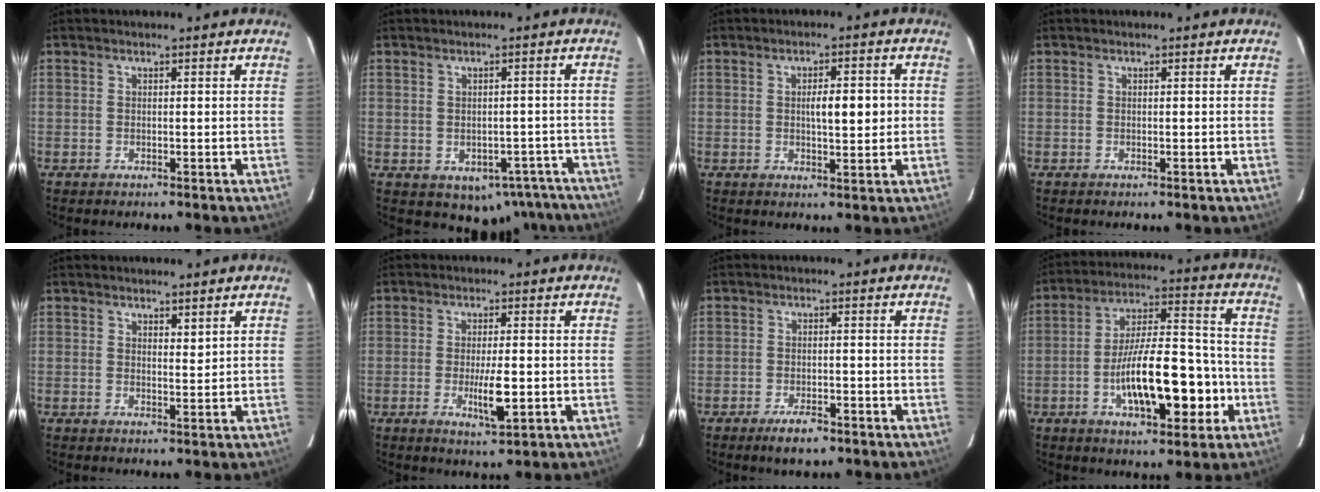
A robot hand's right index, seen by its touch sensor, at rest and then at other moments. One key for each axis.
{"total": 9.8, "fx": -6.2, "fy": 6.6, "fz": 3.6, "tx": -0.029, "ty": 0.015, "tz": -0.072}
{"total": 5.2, "fx": 0.4, "fy": 1.4, "fz": 5.0, "tx": -0.077, "ty": 0.005, "tz": 0.008}
{"total": 0.0}
{"total": 1.5, "fx": 1.2, "fy": 0.4, "fz": 0.8, "tx": -0.012, "ty": -0.007, "tz": 0.021}
{"total": 5.5, "fx": -1.3, "fy": 0.8, "fz": 5.2, "tx": -0.093, "ty": -0.010, "tz": -0.019}
{"total": 3.9, "fx": -2.7, "fy": 1.4, "fz": 2.5, "tx": -0.047, "ty": -0.001, "tz": -0.042}
{"total": 16.5, "fx": -4.7, "fy": 5.0, "fz": 15.0, "tx": -0.251, "ty": 0.019, "tz": -0.072}